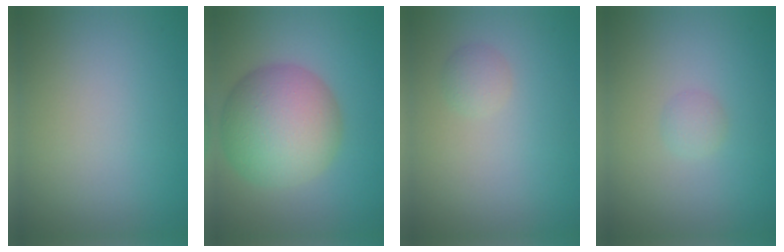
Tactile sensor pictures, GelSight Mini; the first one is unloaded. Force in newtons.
{"total": 9.4, "press": 9.3, "slide": 0.4}
{"total": 1.2, "press": 1.1, "slide": 0.1}
{"total": 1.0, "press": 1.0, "slide": 0.0}